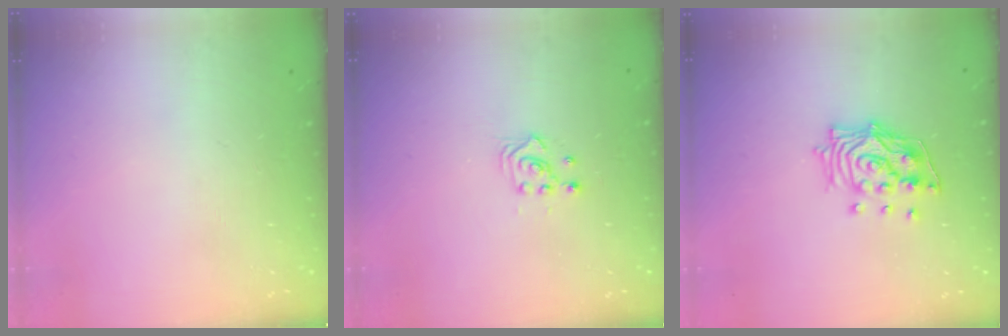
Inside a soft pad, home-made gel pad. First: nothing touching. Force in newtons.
{"total": 2.9, "press": 2.9, "slide": 0.2}
{"total": 13.5, "press": 13.5, "slide": 1.6}